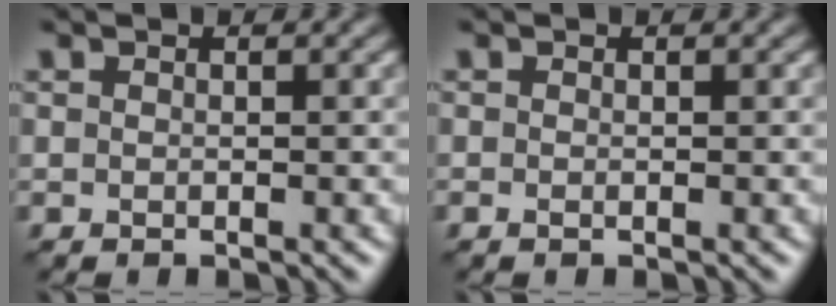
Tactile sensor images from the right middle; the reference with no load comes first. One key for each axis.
{"total": 0.0}